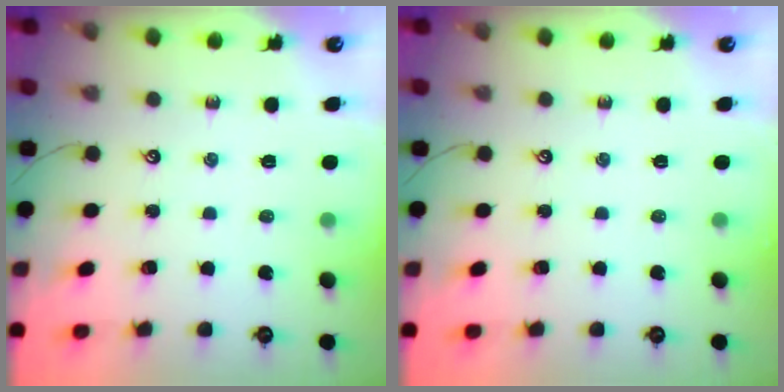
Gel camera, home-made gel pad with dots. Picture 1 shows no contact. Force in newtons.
{"total": 0.0}